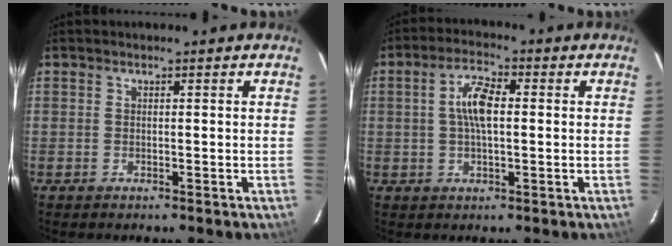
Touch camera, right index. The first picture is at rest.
{"total": 6.2, "force": [0.5, 2.4, 5.7], "torque": [-0.112, 0.014, 0.008]}